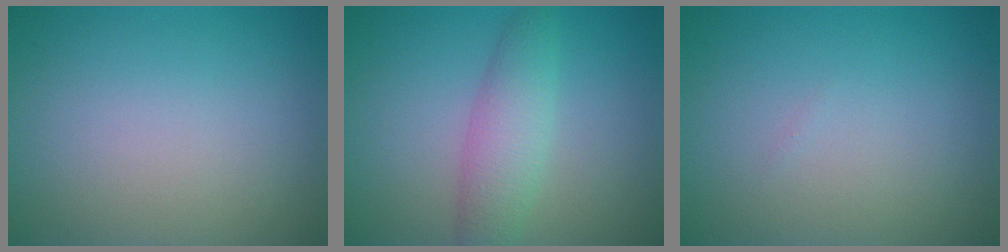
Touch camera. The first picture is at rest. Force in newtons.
{"total": 3.7, "press": 3.7, "slide": 0.0}
{"total": 0.0}